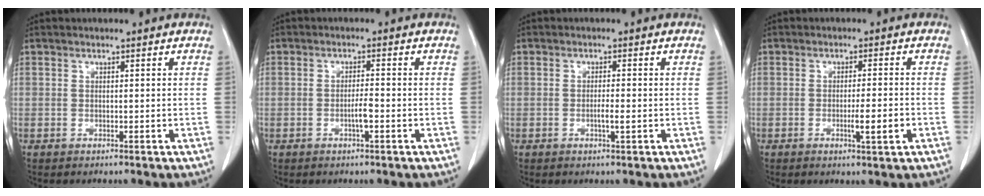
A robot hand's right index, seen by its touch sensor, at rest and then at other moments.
{"total": 2.2, "force": [-0.8, 0.1, 2.0], "torque": [-0.038, 0.000, -0.014]}
{"total": 1.8, "force": [-0.5, 0.1, 1.8], "torque": [-0.034, -0.001, -0.008]}
{"total": 3.9, "force": [-1.3, 0.0, 3.7], "torque": [-0.058, -0.005, -0.018]}